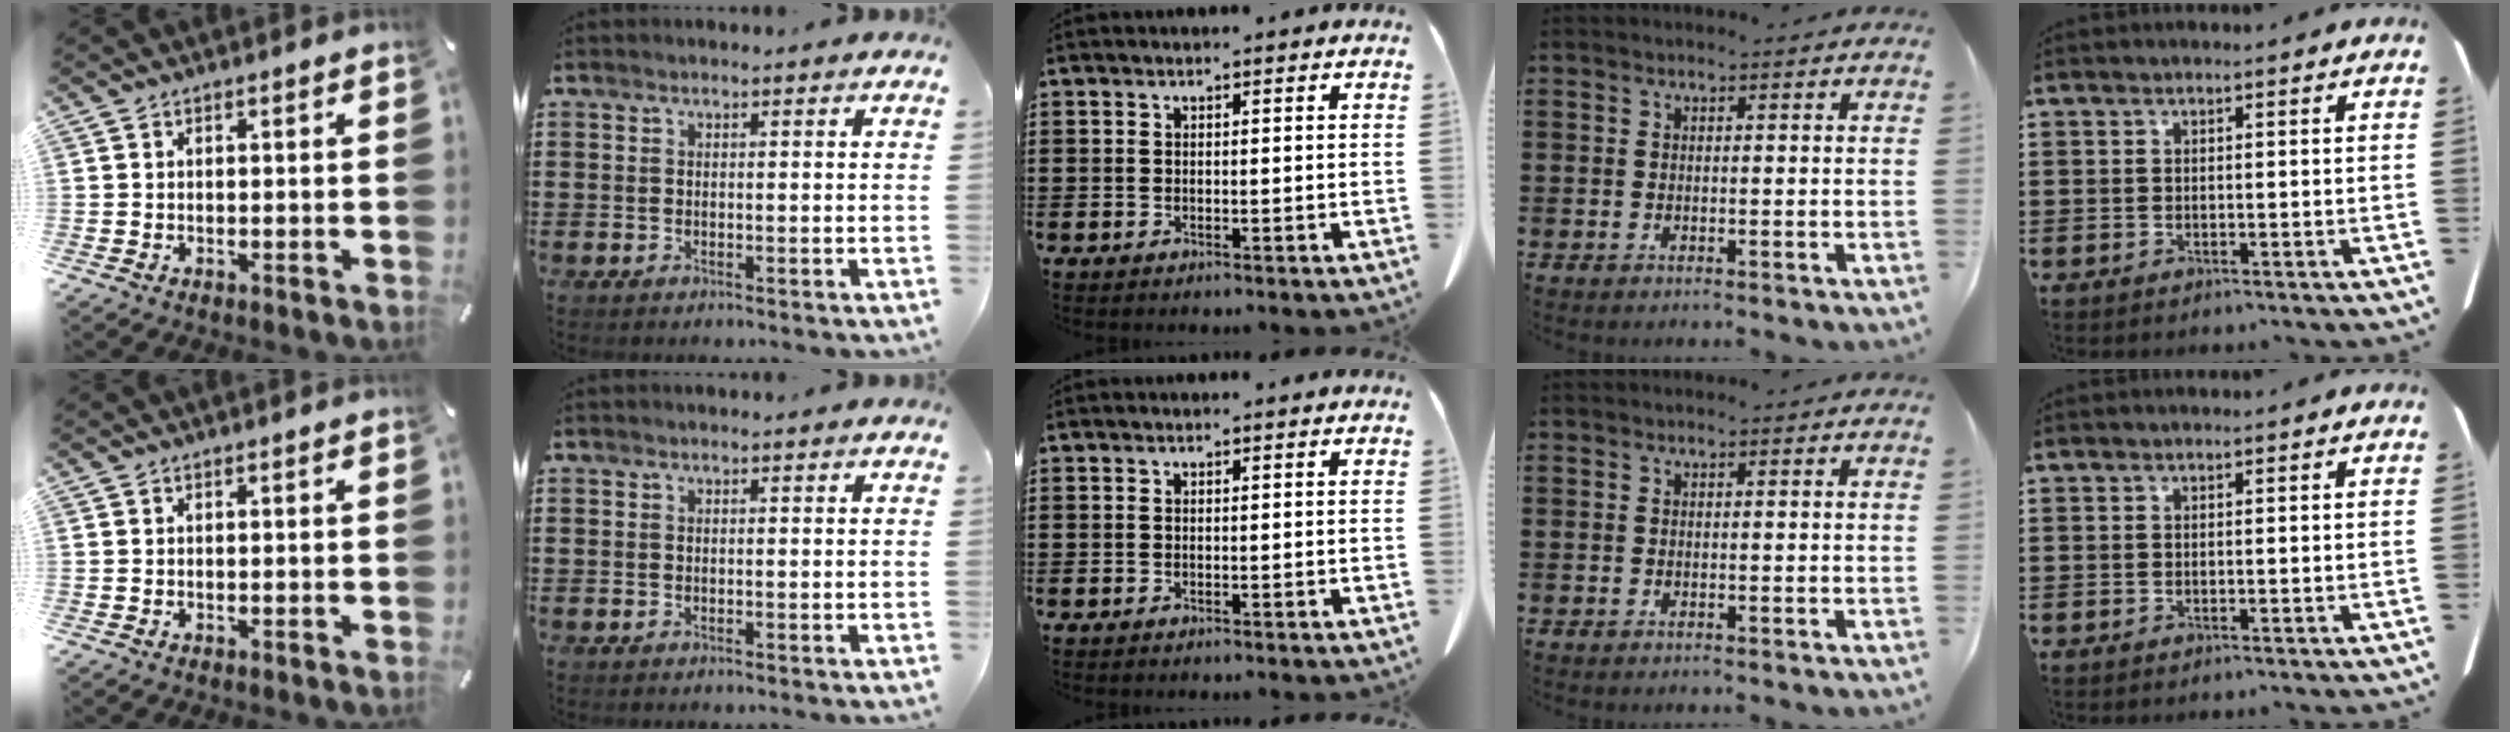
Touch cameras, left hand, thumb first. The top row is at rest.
{}